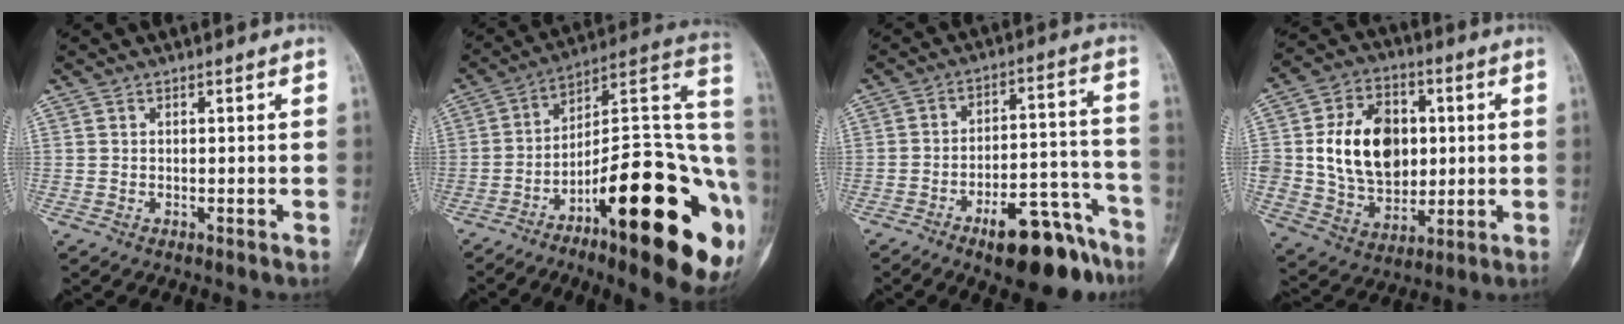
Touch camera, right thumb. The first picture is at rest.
{"total": 32.2, "force": [-11.6, 9.8, 28.3], "torque": [-0.308, 0.064, -0.170]}
{"total": 15.9, "force": [-10.6, 5.7, 10.3], "torque": [-0.106, 0.093, -0.156]}
{"total": 18.4, "force": [1.9, 13.6, 12.3], "torque": [-0.167, 0.004, 0.043]}